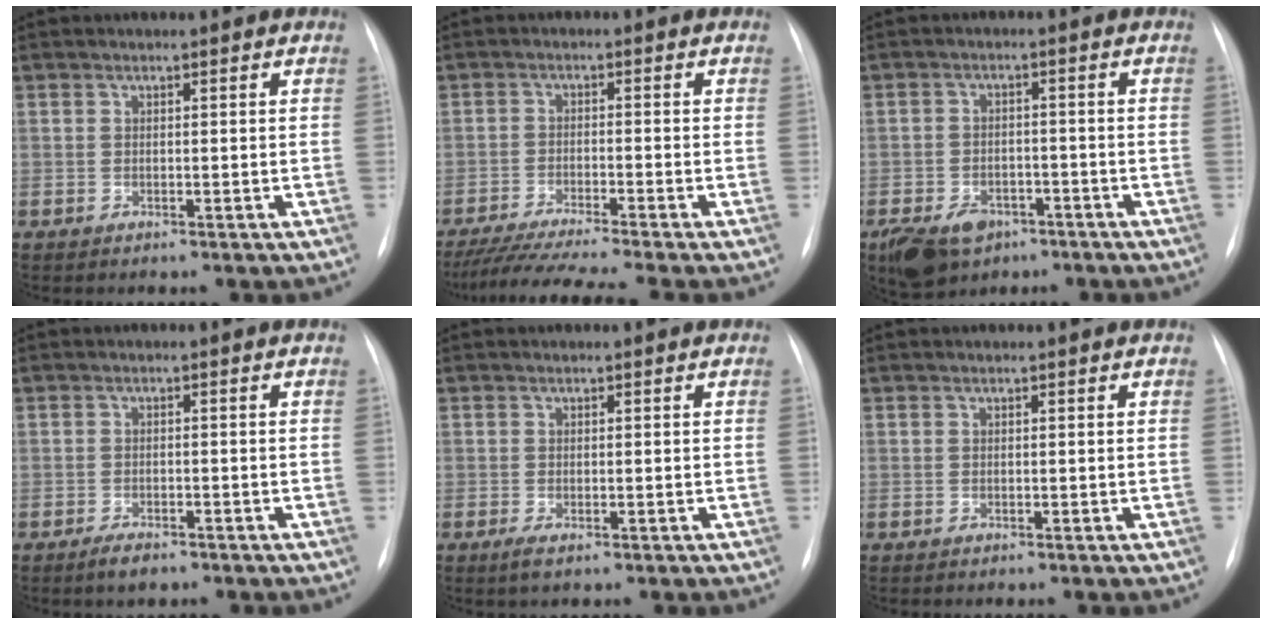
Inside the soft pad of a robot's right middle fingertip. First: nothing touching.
{"total": 11.6, "force": [-9.9, -1.3, 5.8], "torque": [-0.088, -0.023, -0.158]}
{"total": 9.5, "force": [-5.8, 6.1, 4.4], "torque": [-0.088, 0.003, -0.086]}
{"total": 2.6, "force": [-1.9, 1.0, 1.4], "torque": [-0.032, -0.003, -0.027]}
{"total": 1.6, "force": [-0.7, 0.6, 1.3], "torque": [-0.023, -0.004, -0.007]}
{"total": 0.0}